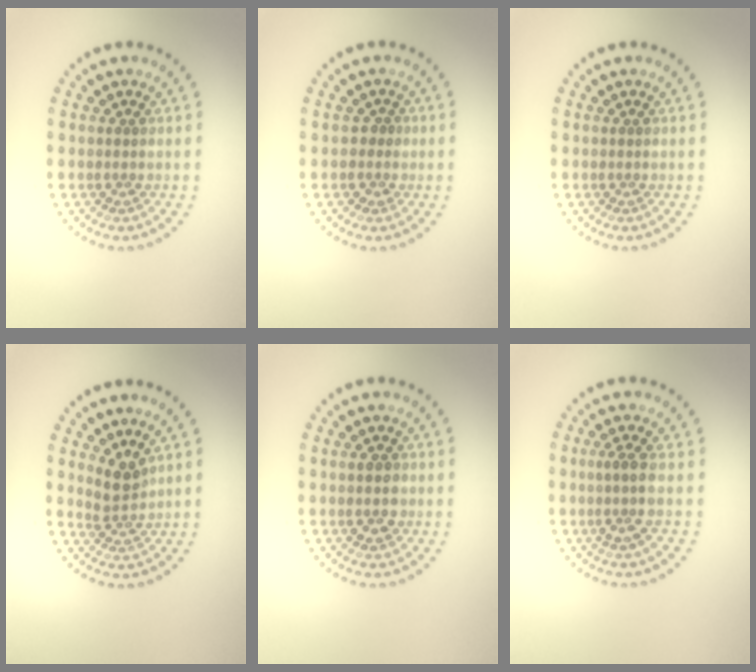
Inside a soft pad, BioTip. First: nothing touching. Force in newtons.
{"total": 1.1, "press": 1.0, "slide": 0.6}
{"total": 0.0}
{"total": 2.3, "press": 1.7, "slide": 1.5}
{"total": 1.8, "press": 1.8, "slide": 0.1}
{"total": 2.1, "press": 1.7, "slide": 1.4}